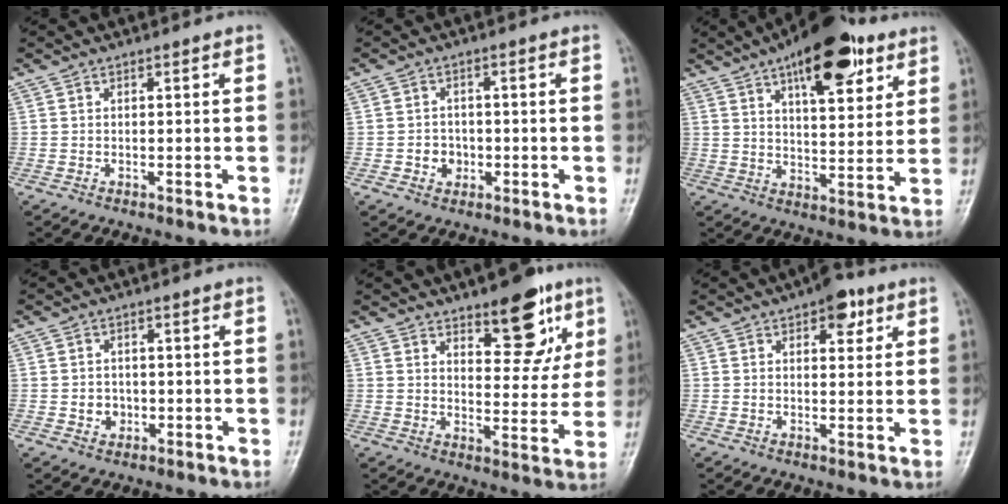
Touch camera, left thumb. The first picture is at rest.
{"total": 3.5, "force": [-0.9, 3.1, 1.4], "torque": [0.000, 0.008, -0.015]}
{"total": 17.7, "force": [9.8, 7.3, 12.8], "torque": [-0.151, -0.033, 0.147]}
{"total": 3.0, "force": [-0.5, 2.7, 1.2], "torque": [-0.004, 0.005, -0.005]}
{"total": 12.5, "force": [7.4, 5.4, 8.6], "torque": [-0.073, -0.041, 0.104]}
{"total": 6.1, "force": [3.2, 3.0, 4.2], "torque": [-0.030, -0.008, 0.036]}